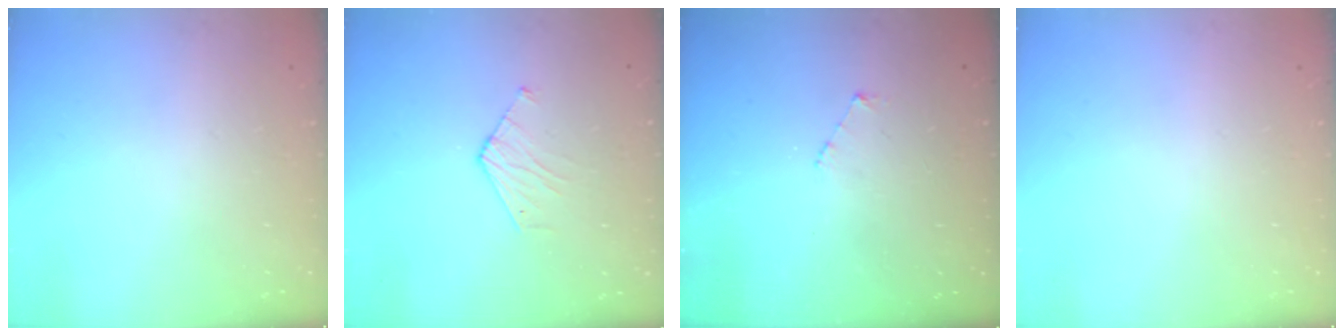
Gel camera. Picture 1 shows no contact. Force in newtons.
{"total": 3.7, "press": 3.6, "slide": 0.3}
{"total": 3.0, "press": 3.0, "slide": 0.3}
{"total": 0.0}